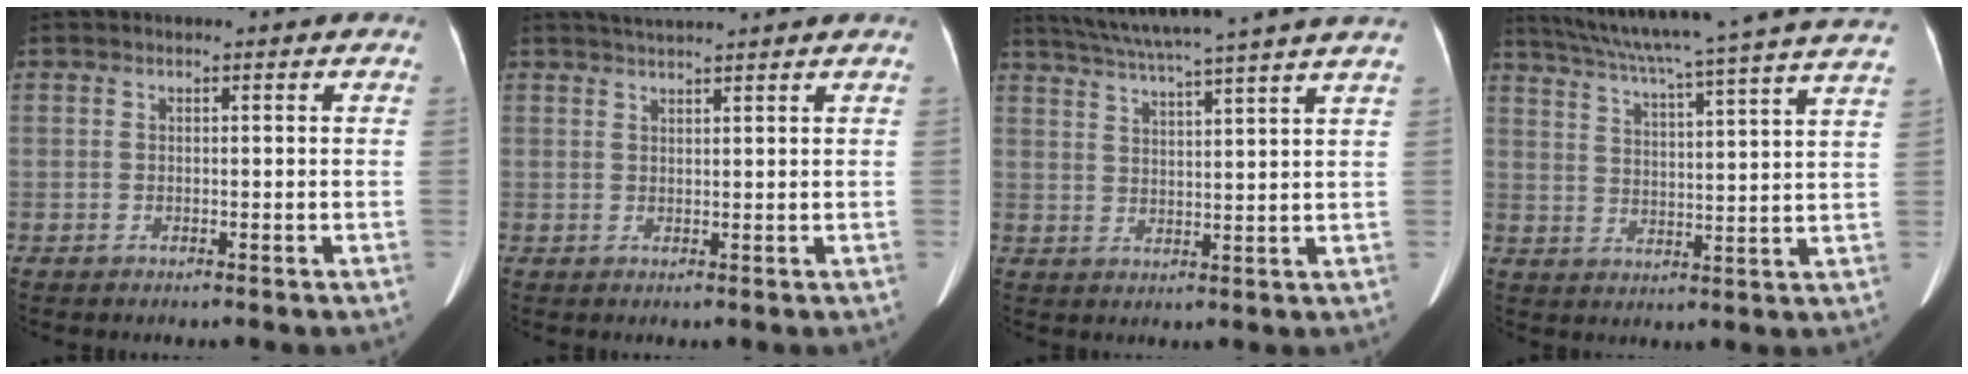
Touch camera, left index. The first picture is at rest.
{"total": 4.0, "force": [3.5, -0.9, 1.5], "torque": [-0.021, 0.023, 0.057]}
{"total": 16.2, "force": [13.9, -1.8, 8.2], "torque": [-0.146, 0.002, 0.192]}
{"total": 25.2, "force": [21.9, -1.4, 12.4], "torque": [-0.211, -0.026, 0.290]}